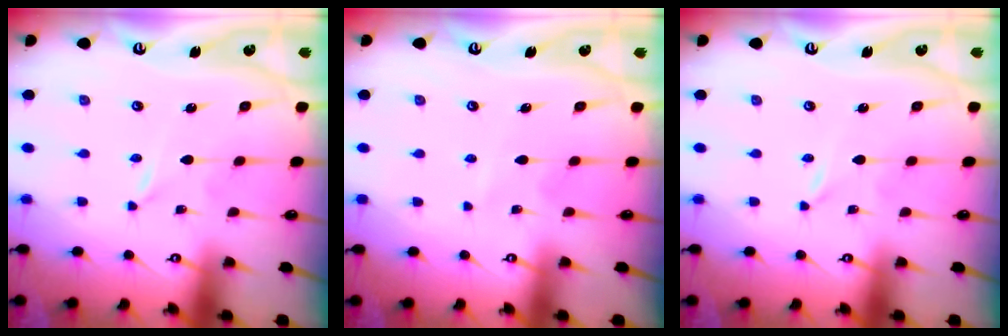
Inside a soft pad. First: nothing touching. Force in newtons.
{"total": 3.0, "press": 3.0, "slide": 0.3}
{"total": 0.0}